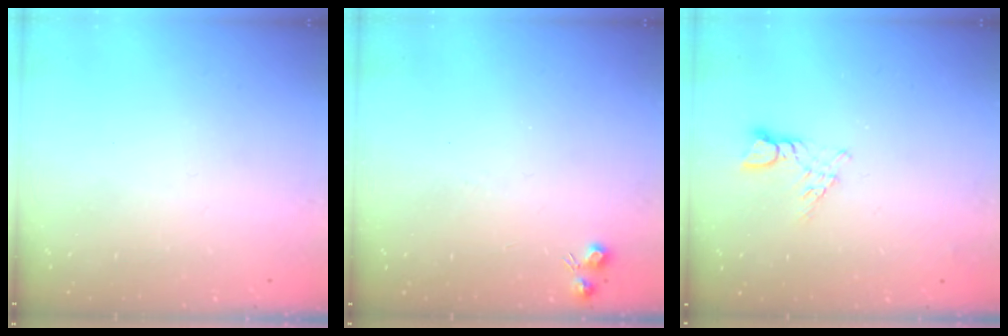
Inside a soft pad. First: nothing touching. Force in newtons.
{"total": 3.7, "press": 3.6, "slide": 0.6}
{"total": 3.8, "press": 3.8, "slide": 0.4}